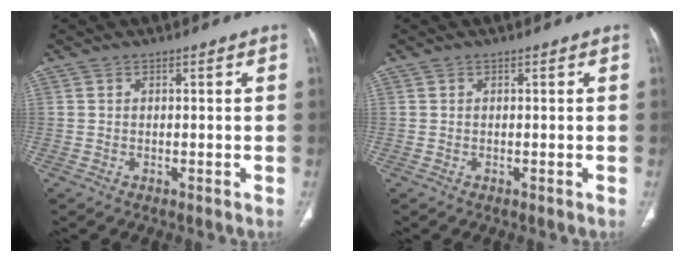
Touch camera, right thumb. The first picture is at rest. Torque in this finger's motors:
{"motor_torque": [0.01, 0.01, -0.01, -0.01, 0.00]}